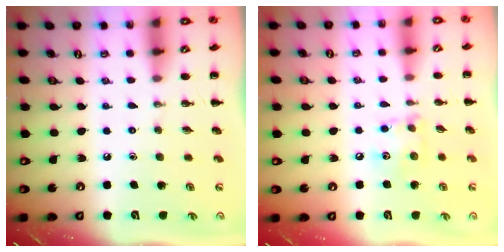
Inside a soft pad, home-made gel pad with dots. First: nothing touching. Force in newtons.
{"total": 7.3, "press": 7.3, "slide": 0.4}